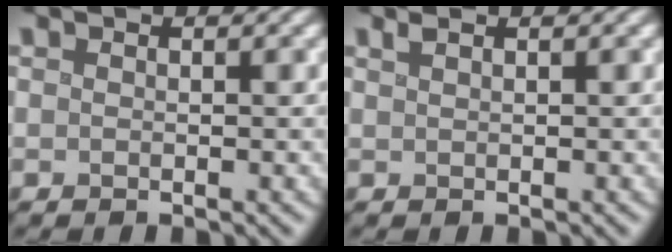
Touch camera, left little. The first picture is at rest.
{"total": 1.0, "force": [0.7, 0.3, 0.6], "torque": [-0.007, 0.005, 0.011]}